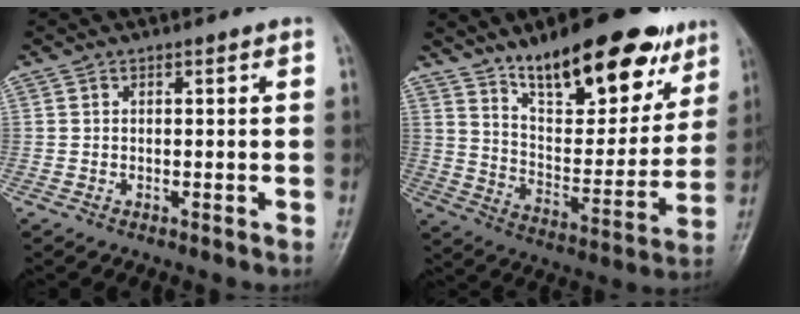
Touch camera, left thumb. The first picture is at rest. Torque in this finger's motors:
{"motor_torque": [1.51, 1.33, 1.34, -1.44, 0.34]}